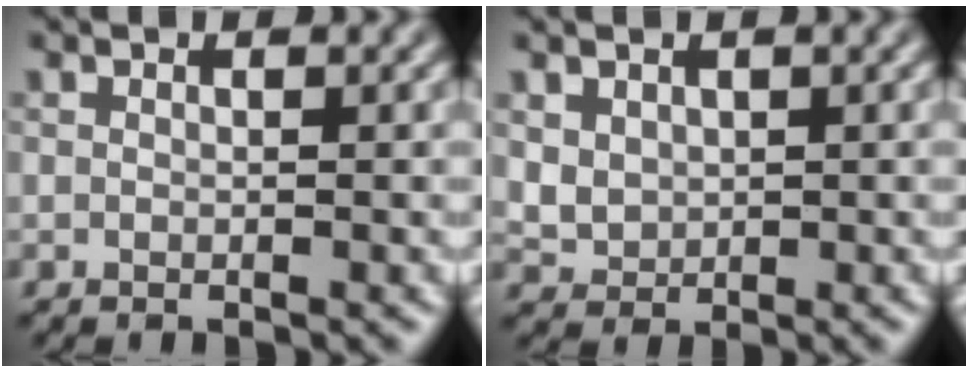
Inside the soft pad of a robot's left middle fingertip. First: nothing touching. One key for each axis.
{"total": 1.9, "fx": 0.7, "fy": 1.6, "fz": 0.8, "tx": -0.018, "ty": -0.005, "tz": 0.020}